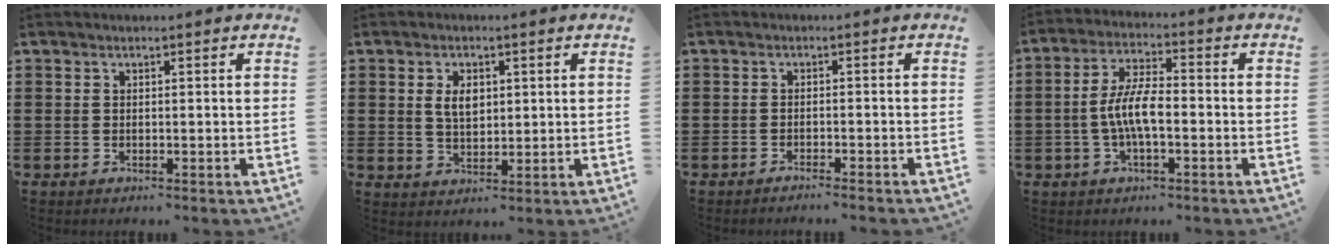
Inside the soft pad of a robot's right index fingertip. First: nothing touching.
{"total": 3.8, "force": [1.0, 2.3, 2.9], "torque": [-0.055, 0.007, 0.014]}
{"total": 1.7, "force": [-1.6, -0.5, 0.3], "torque": [-0.005, 0.001, -0.032]}
{"total": 6.9, "force": [-1.3, 2.2, 6.4], "torque": [-0.140, -0.002, -0.031]}